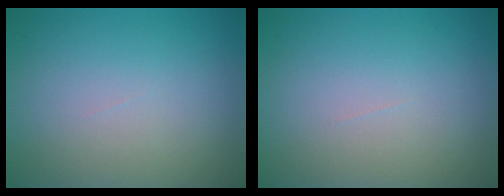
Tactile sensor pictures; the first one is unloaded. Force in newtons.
{"total": 0.0}